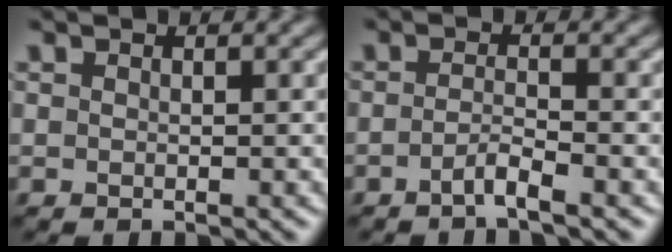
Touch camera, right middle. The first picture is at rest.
{"total": 1.9, "force": [-1.1, 0.2, 1.5], "torque": [-0.025, 0.004, -0.028]}